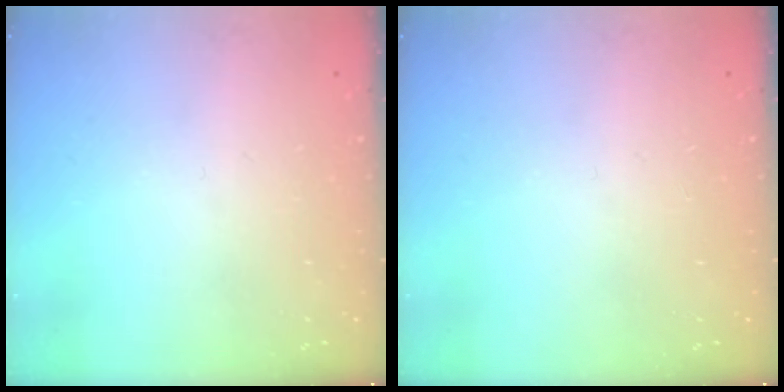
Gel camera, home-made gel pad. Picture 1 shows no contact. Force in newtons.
{"total": 0.0}